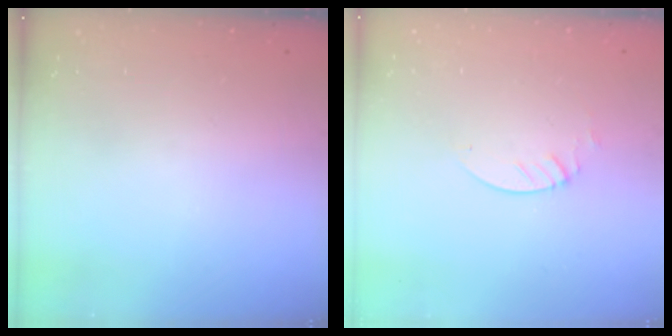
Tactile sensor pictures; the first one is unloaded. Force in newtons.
{"total": 1.3, "press": 1.3, "slide": 0.1}